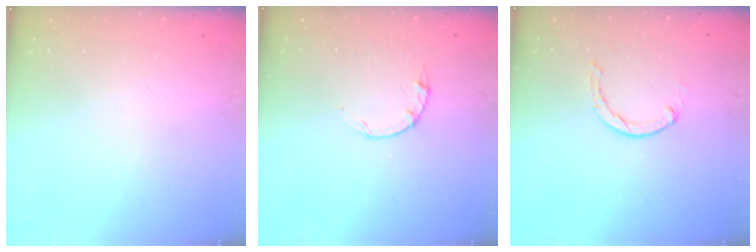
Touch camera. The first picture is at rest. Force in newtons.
{"total": 2.2, "press": 2.1, "slide": 0.4}
{"total": 1.9, "press": 1.9, "slide": 0.3}